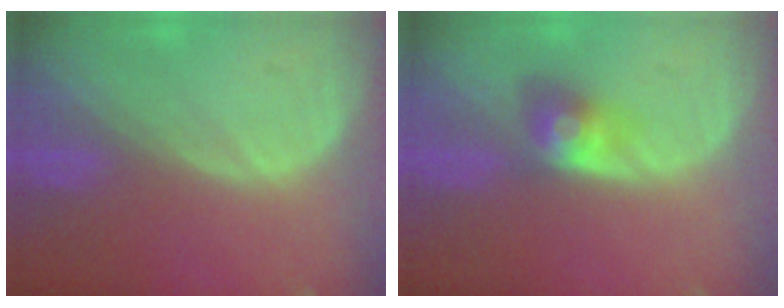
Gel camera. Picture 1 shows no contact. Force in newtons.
{"total": 3.5, "press": 3.5, "slide": 0.2}